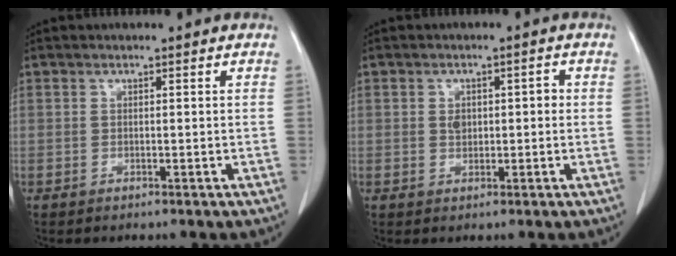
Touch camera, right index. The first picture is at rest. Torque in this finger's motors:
{"motor_torque": [0.06, -0.01, 0.01, 0.01]}